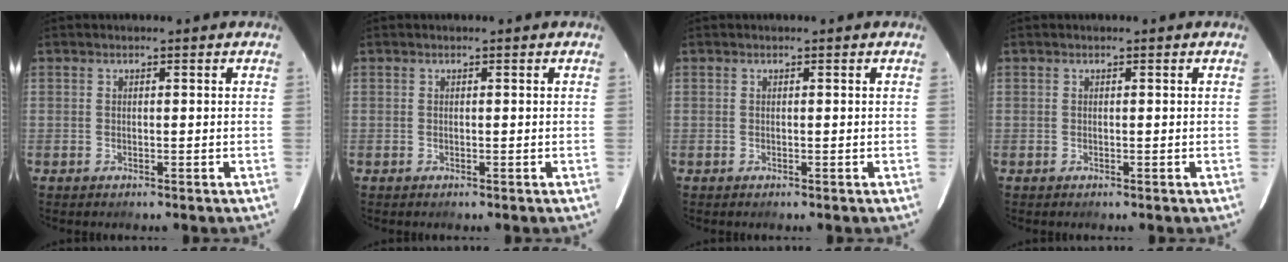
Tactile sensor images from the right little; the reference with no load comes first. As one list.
[{"total": 0.0}, {"total": 0.0}, {"total": 0.0}]